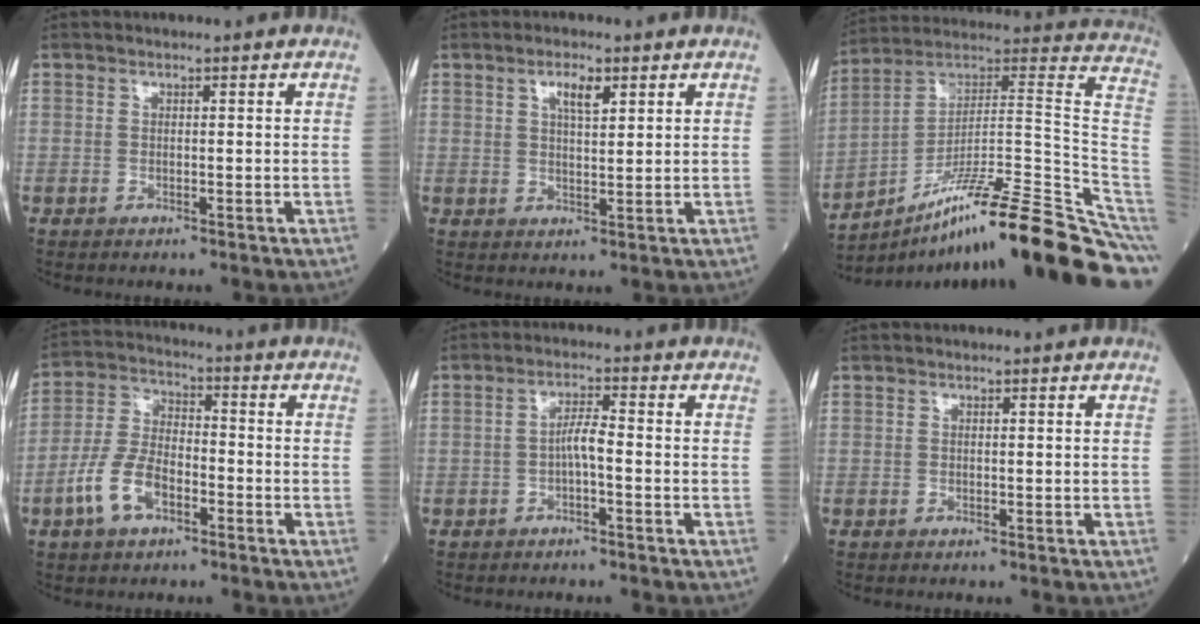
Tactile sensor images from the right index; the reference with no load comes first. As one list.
[{"total": 3.6, "force": [1.8, 1.0, 2.9], "torque": [-0.052, 0.001, 0.031]}, {"total": 27.4, "force": [-17.4, 0.7, 21.2], "torque": [-0.203, 0.045, -0.278]}, {"total": 8.9, "force": [-3.9, 4.3, 6.7], "torque": [-0.152, 0.011, -0.079]}, {"total": 2.9, "force": [-0.9, 0.3, 2.8], "torque": [-0.048, 0.006, -0.017]}, {"total": 0.0}]